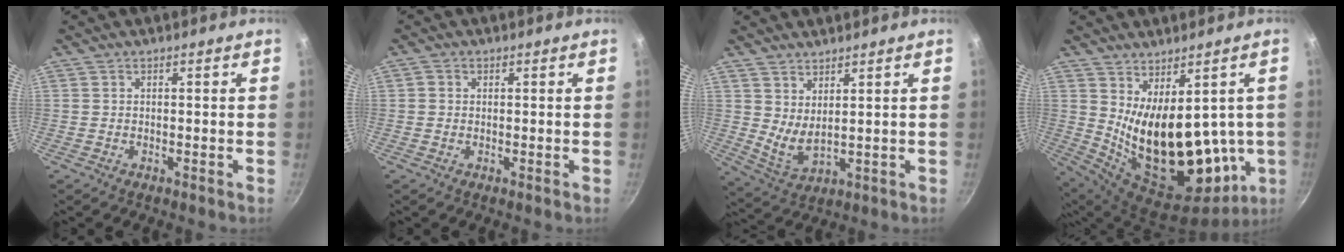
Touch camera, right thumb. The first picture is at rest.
{"total": 1.1, "force": [0.1, 1.0, 0.4], "torque": [-0.005, 0.001, 0.000]}
{"total": 5.6, "force": [3.4, 2.3, 3.9], "torque": [-0.063, -0.041, 0.068]}
{"total": 21.5, "force": [1.4, 11.3, 18.2], "torque": [-0.262, -0.063, 0.059]}